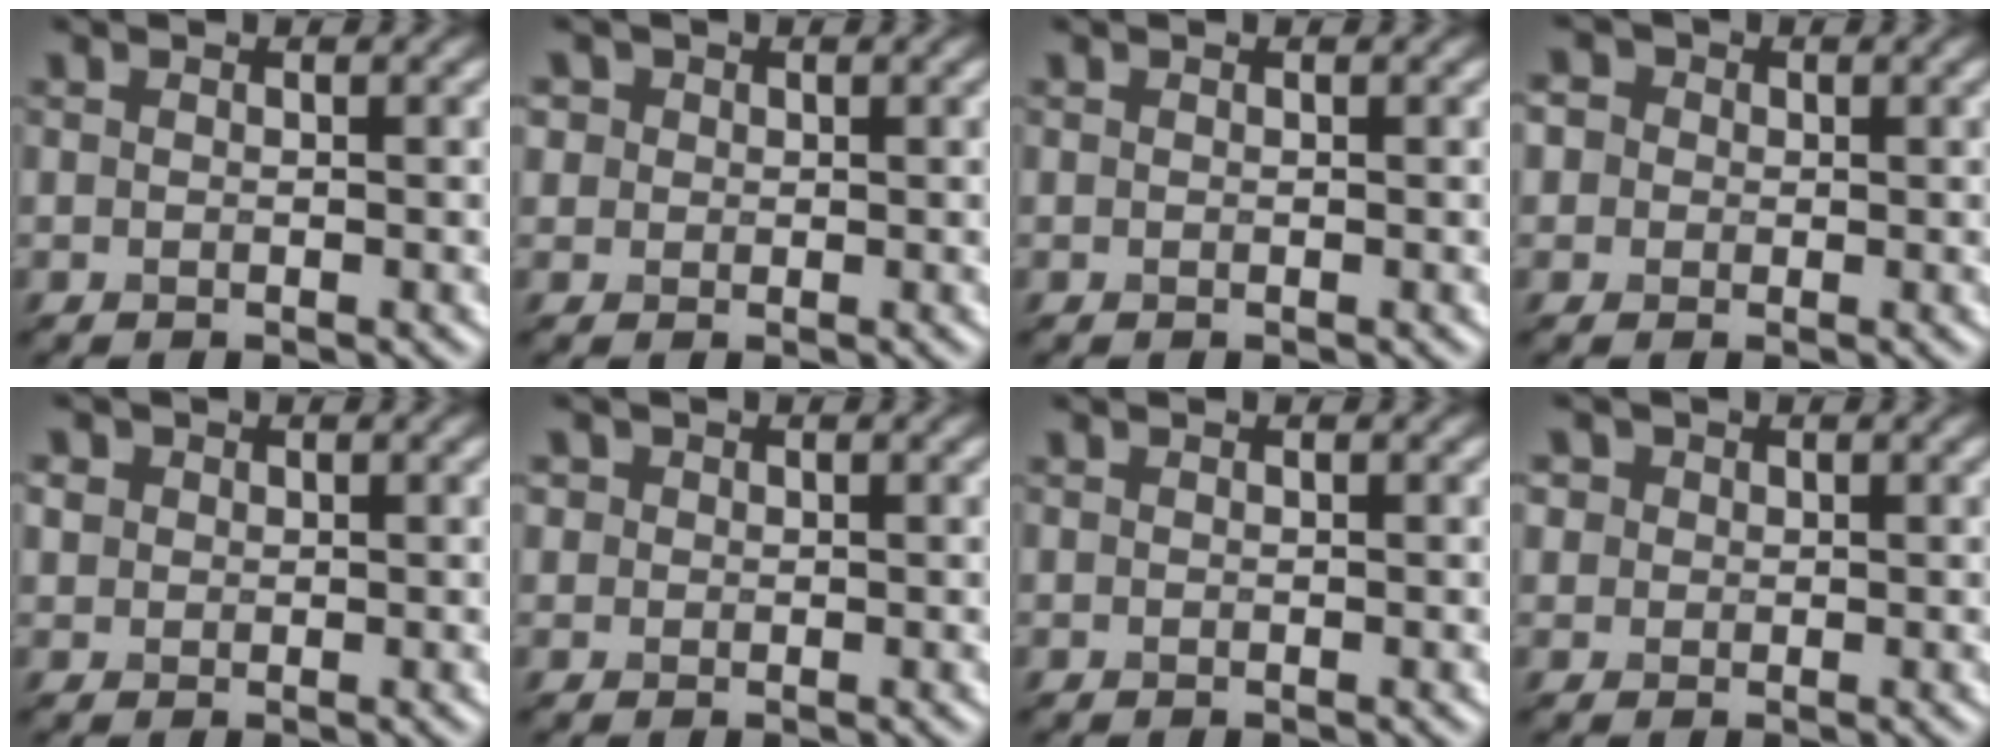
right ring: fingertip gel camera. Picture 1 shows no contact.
{"total": 0.8, "force": [0.5, 0.5, -0.5], "torque": [-0.005, 0.008, 0.011]}
{"total": 0.0}
{"total": 1.4, "force": [0.4, 1.3, 0.0], "torque": [-0.001, 0.016, -0.005]}
{"total": 0.8, "force": [0.2, 0.3, -0.7], "torque": [-0.004, 0.008, 0.020]}
{"total": 0.8, "force": [0.0, -0.1, -0.8], "torque": [0.002, 0.000, 0.013]}
{"total": 0.0}
{"total": 1.0, "force": [0.7, 0.7, -0.3], "torque": [-0.008, 0.009, 0.014]}